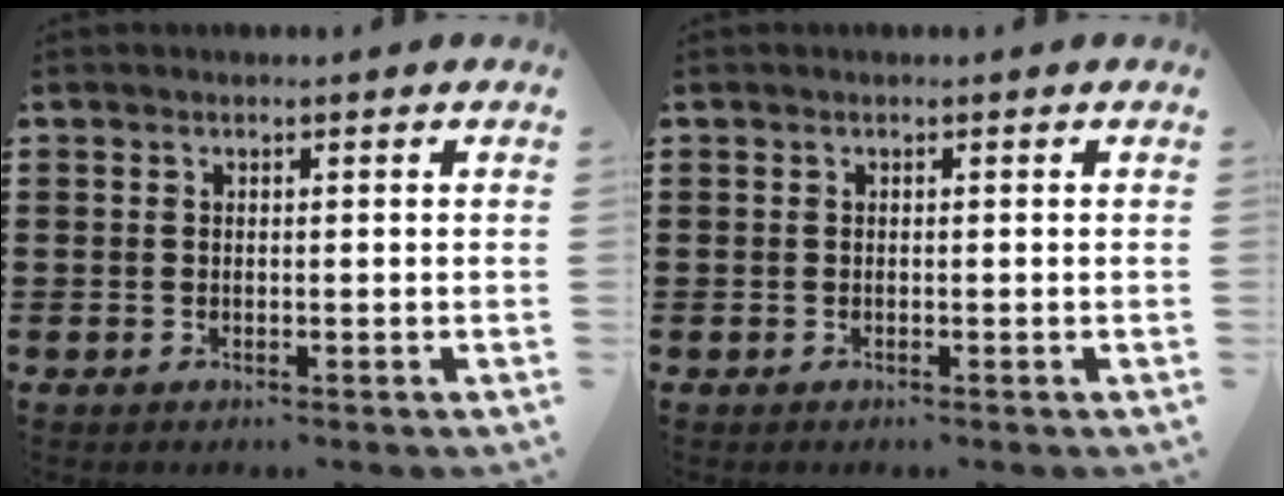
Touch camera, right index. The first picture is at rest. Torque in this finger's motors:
{"motor_torque": [0.05, 0.02, 0.00, 0.00]}